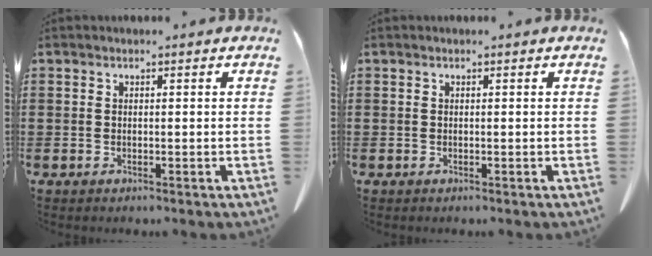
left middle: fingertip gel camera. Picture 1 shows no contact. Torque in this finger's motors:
{"motor_torque": [0.00, 0.00, 0.00, 0.00]}